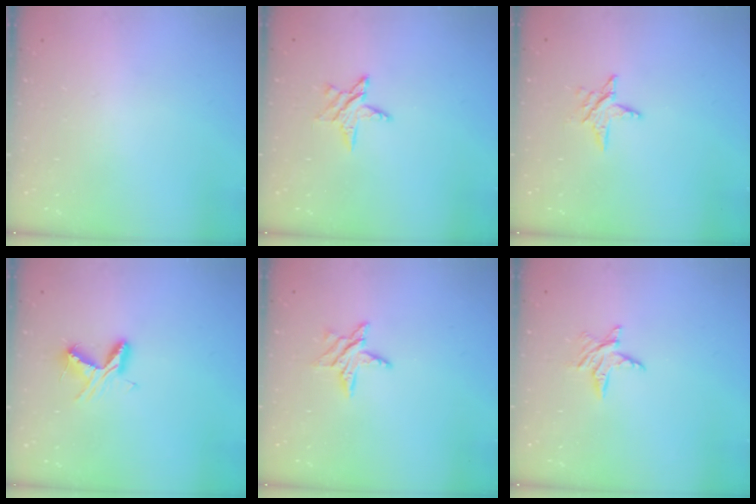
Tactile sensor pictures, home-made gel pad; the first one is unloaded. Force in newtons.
{"total": 4.8, "press": 4.8, "slide": 0.5}
{"total": 5.1, "press": 5.1, "slide": 0.6}
{"total": 6.7, "press": 6.7, "slide": 0.6}
{"total": 6.8, "press": 6.8, "slide": 0.4}
{"total": 6.1, "press": 6.1, "slide": 0.6}